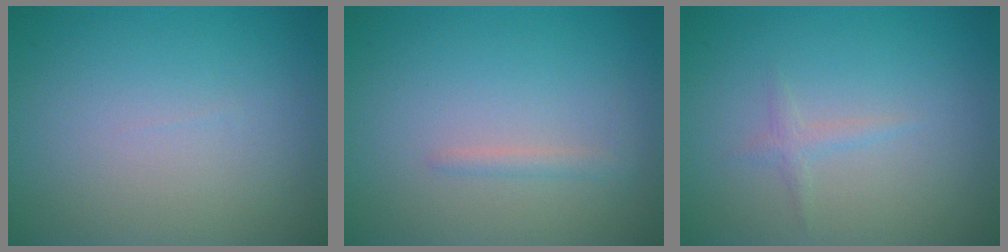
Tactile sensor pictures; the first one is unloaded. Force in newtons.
{"total": 0.9, "press": 0.9, "slide": 0.1}
{"total": 1.0, "press": 1.0, "slide": 0.1}